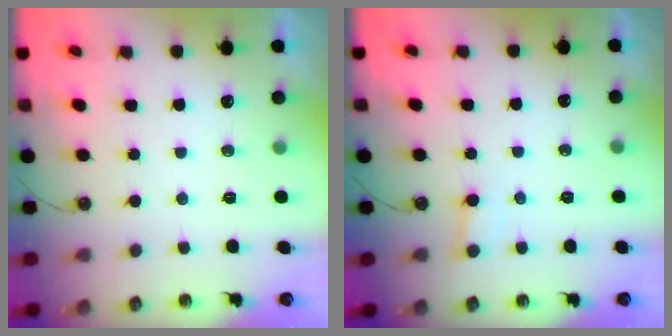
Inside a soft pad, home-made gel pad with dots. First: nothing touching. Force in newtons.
{"total": 2.9, "press": 2.9, "slide": 0.2}